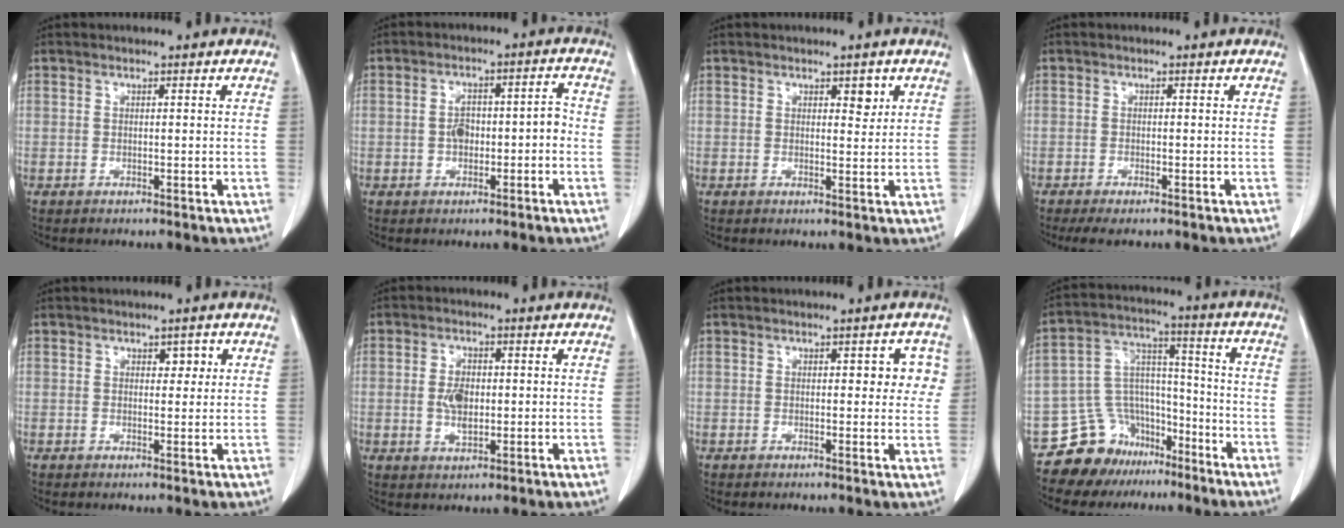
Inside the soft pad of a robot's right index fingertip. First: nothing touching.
{"total": 5.3, "force": [-1.1, 2.5, 4.5], "torque": [-0.075, 0.028, -0.015]}
{"total": 2.0, "force": [1.1, 1.0, 1.4], "torque": [-0.014, -0.004, 0.016]}
{"total": 3.1, "force": [-2.4, 0.7, 1.9], "torque": [-0.029, -0.009, -0.032]}
{"total": 1.7, "force": [0.7, 1.1, 1.2], "torque": [-0.010, 0.001, 0.009]}
{"total": 4.4, "force": [-0.1, 2.4, 3.7], "torque": [-0.074, 0.001, 0.000]}
{"total": 3.0, "force": [0.7, 0.8, 2.7], "torque": [-0.030, 0.002, 0.006]}
{"total": 11.7, "force": [-8.6, 7.8, 1.3], "torque": [-0.023, 0.081, -0.138]}